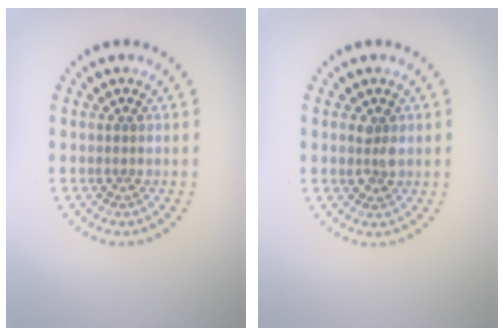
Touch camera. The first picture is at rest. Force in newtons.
{"total": 1.4, "press": 1.3, "slide": 0.4}